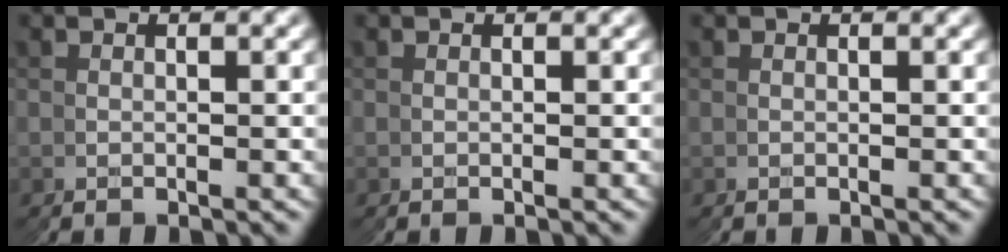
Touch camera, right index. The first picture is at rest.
{"total": 0.0}
{"total": 0.0}